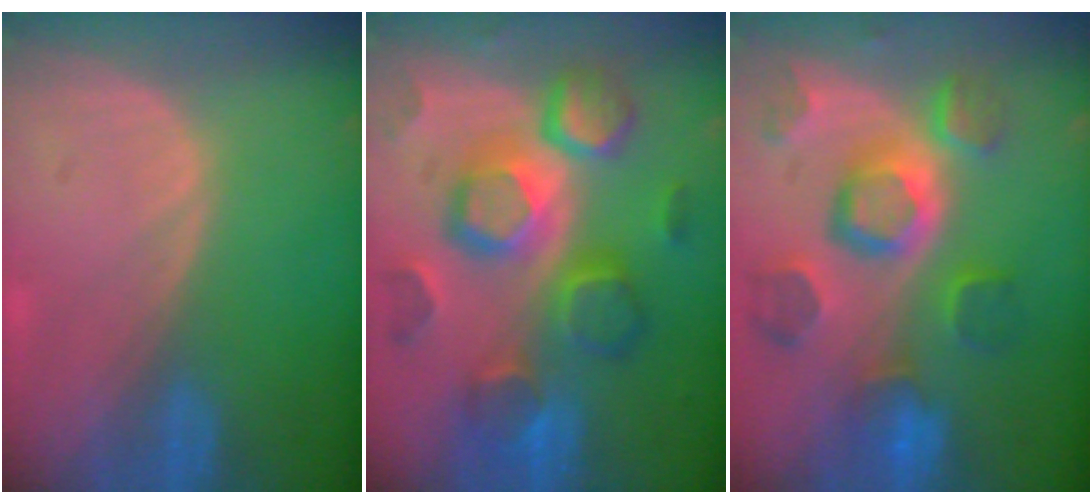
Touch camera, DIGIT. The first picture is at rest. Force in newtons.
{"total": 12.5, "press": 12.4, "slide": 1.1}
{"total": 11.5, "press": 10.0, "slide": 5.6}